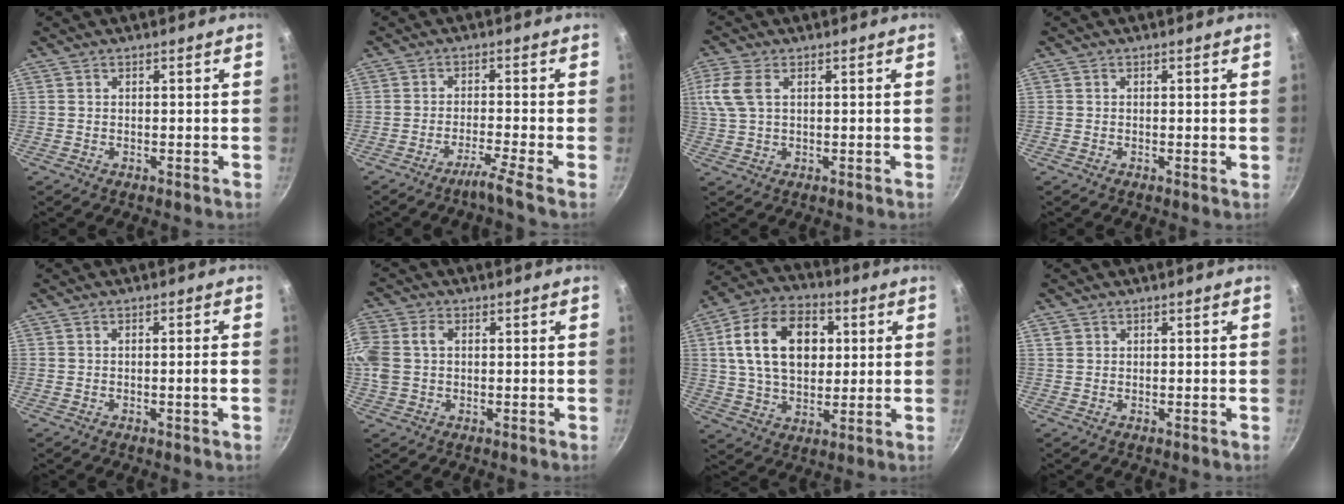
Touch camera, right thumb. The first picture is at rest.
{"total": 3.9, "force": [-2.7, -1.1, 2.6], "torque": [-0.061, 0.016, -0.052]}
{"total": 6.5, "force": [1.8, 3.7, 5.1], "torque": [-0.117, 0.011, 0.034]}
{"total": 0.5, "force": [0.0, 0.4, 0.3], "torque": [-0.004, -0.001, -0.003]}
{"total": 1.9, "force": [-0.6, 0.0, 1.9], "torque": [-0.027, 0.010, -0.007]}
{"total": 10.1, "force": [1.4, 7.7, 6.4], "torque": [-0.152, 0.019, 0.023]}
{"total": 18.0, "force": [3.9, 12.2, 12.6], "torque": [-0.190, 0.010, 0.058]}
{"total": 1.0, "force": [0.4, 0.9, 0.2], "torque": [-0.001, 0.004, 0.005]}